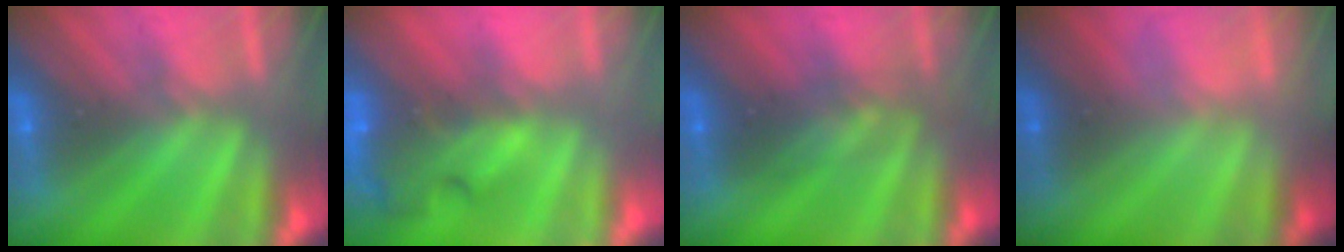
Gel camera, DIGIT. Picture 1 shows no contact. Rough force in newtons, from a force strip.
{"total": 7.8}
{"total": 2.9}
{"total": 2.4}